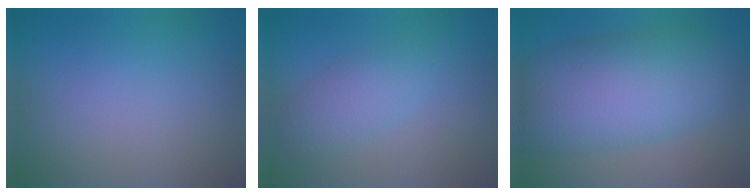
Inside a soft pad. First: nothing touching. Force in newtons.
{"total": 2.8, "press": 2.8, "slide": 0.1}
{"total": 10.7, "press": 10.7, "slide": 0.5}